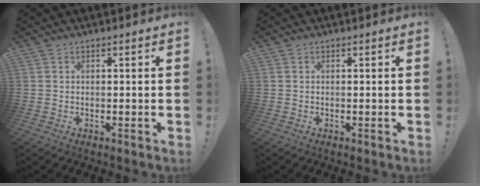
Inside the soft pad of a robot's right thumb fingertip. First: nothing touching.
{"total": 0.0}